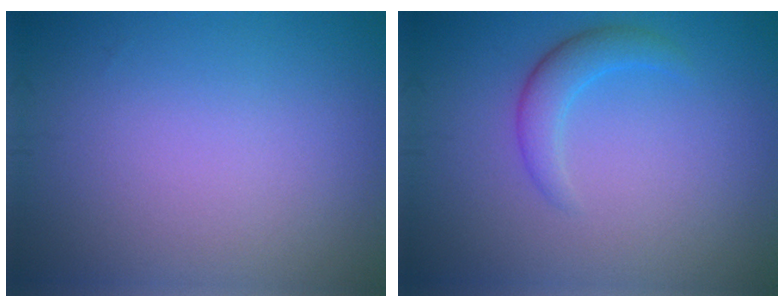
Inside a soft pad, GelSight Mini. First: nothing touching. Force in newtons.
{"total": 2.4, "press": 2.4, "slide": 0.1}